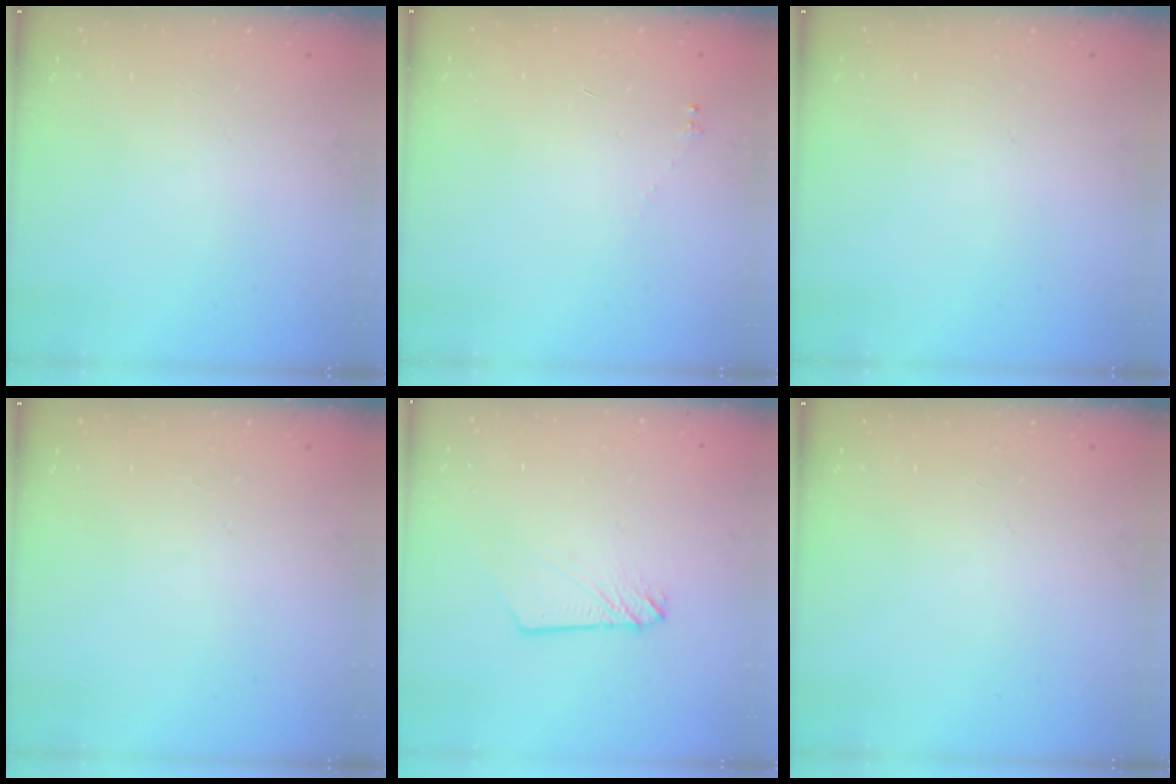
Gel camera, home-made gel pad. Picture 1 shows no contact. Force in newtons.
{"total": 1.7, "press": 1.6, "slide": 0.2}
{"total": 0.0}
{"total": 0.0}
{"total": 3.0, "press": 3.0, "slide": 0.2}
{"total": 0.0}